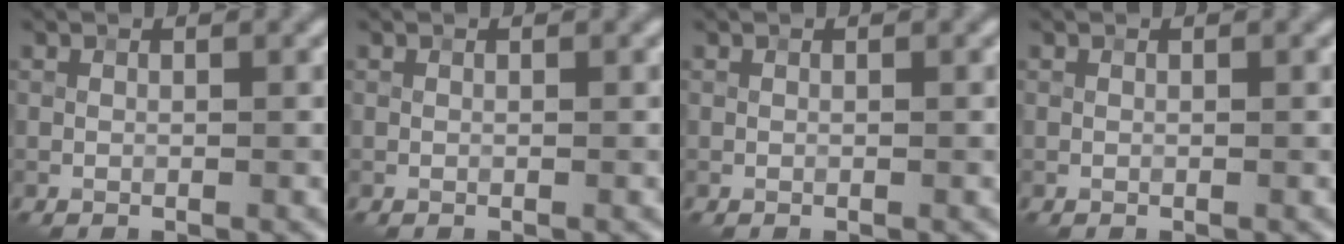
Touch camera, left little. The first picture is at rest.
{"total": 0.0}
{"total": 0.0}
{"total": 0.0}